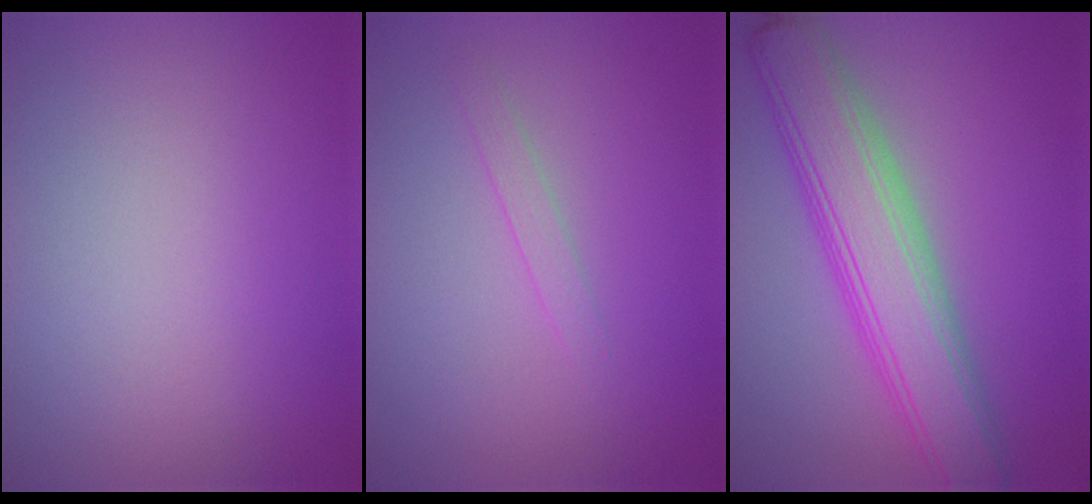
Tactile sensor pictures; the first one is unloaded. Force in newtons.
{"total": 1.0, "press": 1.0, "slide": 0.1}
{"total": 7.7, "press": 7.6, "slide": 0.5}